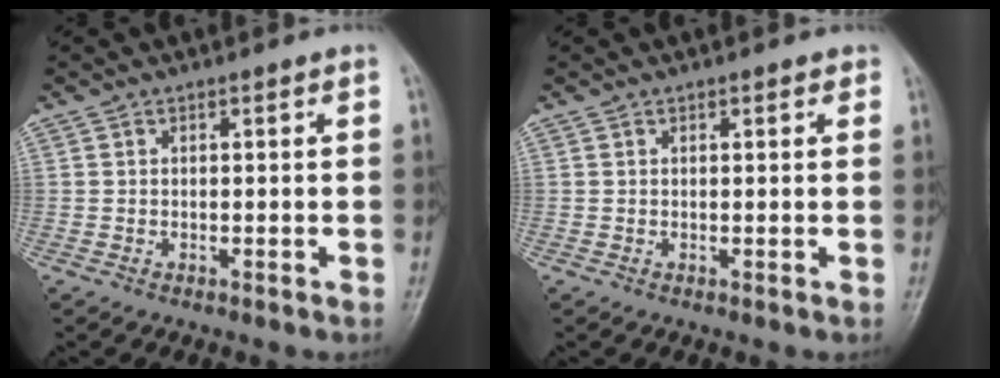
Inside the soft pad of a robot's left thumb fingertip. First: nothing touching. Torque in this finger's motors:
{"motor_torque": [-0.15, 0.03, -0.38, 0.04, 0.03]}